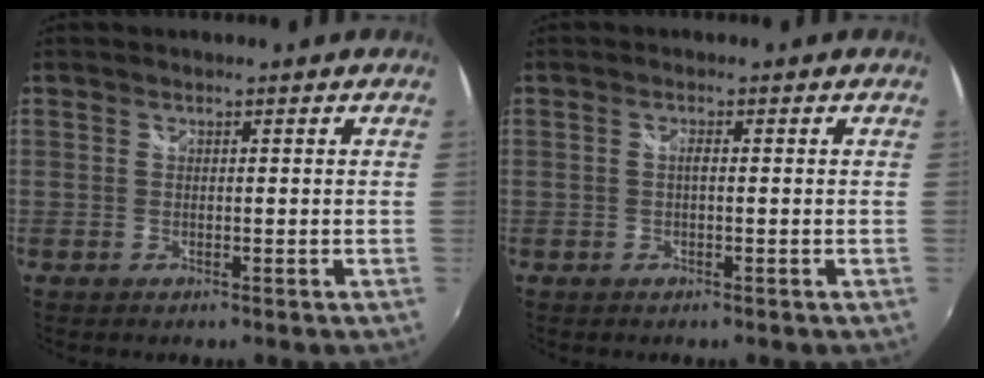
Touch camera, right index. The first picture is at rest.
{"total": 1.0, "force": [-0.1, 0.1, 1.0], "torque": [-0.017, 0.004, -0.004]}